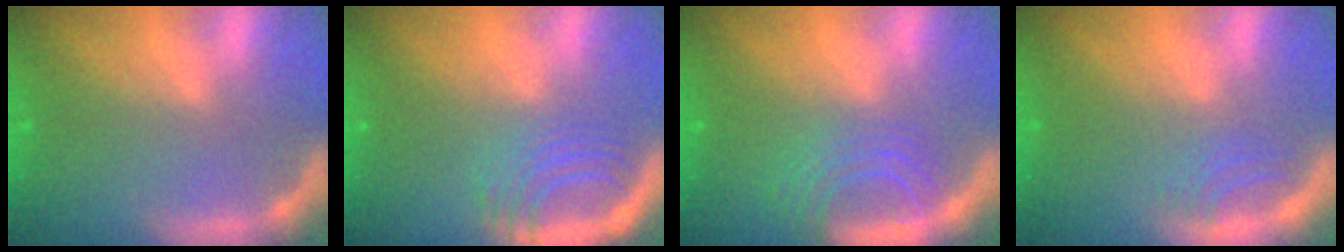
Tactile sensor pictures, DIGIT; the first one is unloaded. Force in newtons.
{"total": 6.5}
{"total": 6.1}
{"total": 2.0}